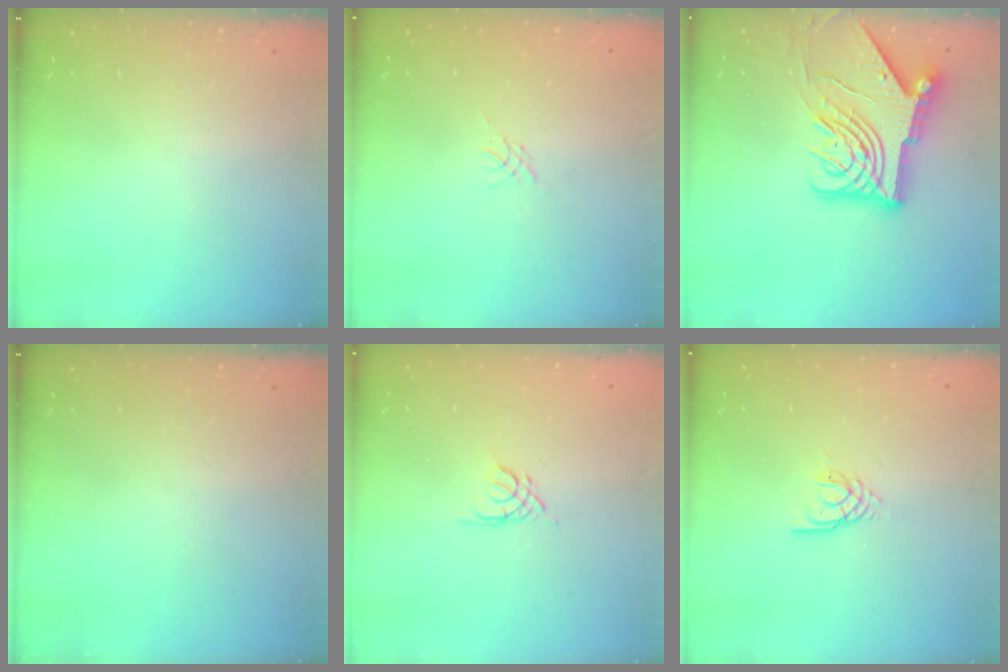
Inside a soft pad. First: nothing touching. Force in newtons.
{"total": 0.0}
{"total": 16.2, "press": 16.1, "slide": 2.0}
{"total": 0.0}
{"total": 2.1, "press": 2.0, "slide": 0.4}
{"total": 2.9, "press": 2.8, "slide": 0.4}